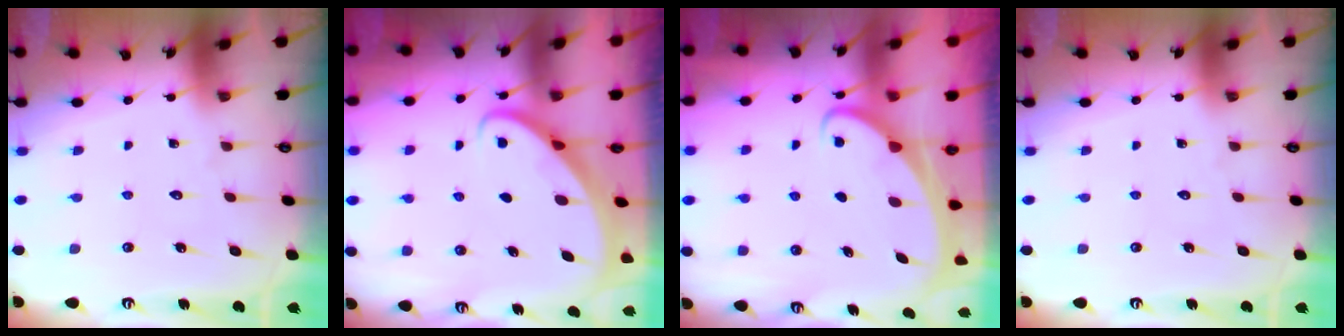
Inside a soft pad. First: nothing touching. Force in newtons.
{"total": 2.6, "press": 2.6, "slide": 0.2}
{"total": 2.1, "press": 2.0, "slide": 0.3}
{"total": 0.0}